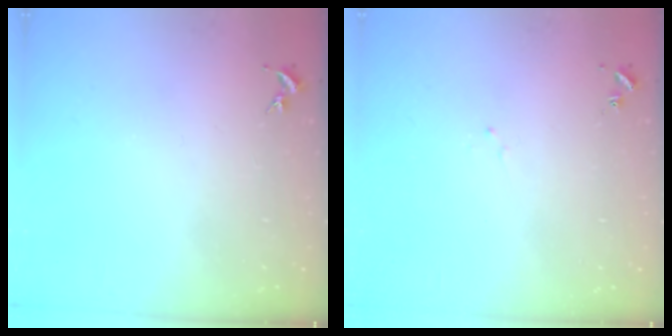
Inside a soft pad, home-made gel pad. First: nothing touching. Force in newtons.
{"total": 1.1, "press": 1.0, "slide": 0.2}